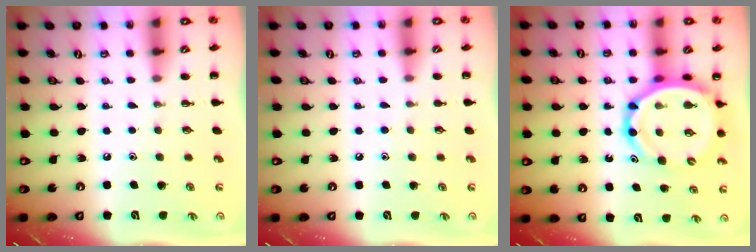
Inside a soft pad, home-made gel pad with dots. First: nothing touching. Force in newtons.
{"total": 4.5, "press": 4.1, "slide": 1.9}
{"total": 13.7, "press": 13.1, "slide": 4.0}